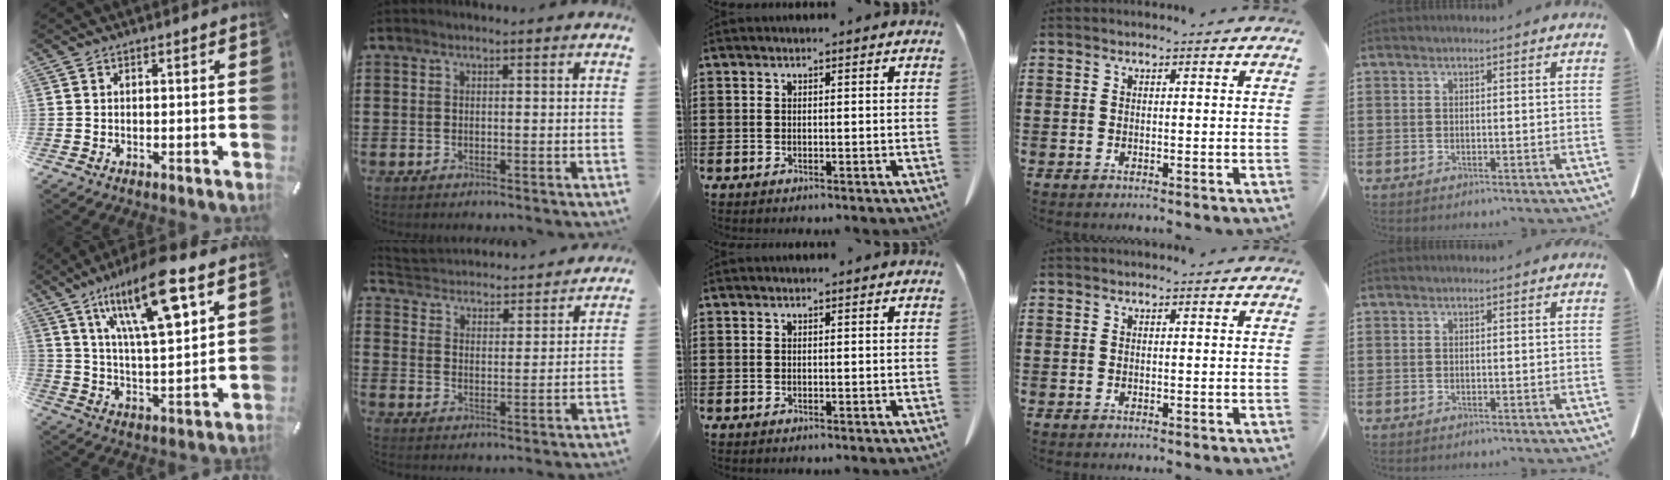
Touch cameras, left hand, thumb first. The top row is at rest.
{"thumb": {"total": 19.7, "force": [10.9, 6.5, 15.1], "torque": [-0.270, -0.042, 0.171]}, "index": {"total": 3.5, "force": [3.4, 0.2, -0.3], "torque": [-0.018, -0.031, 0.052]}}